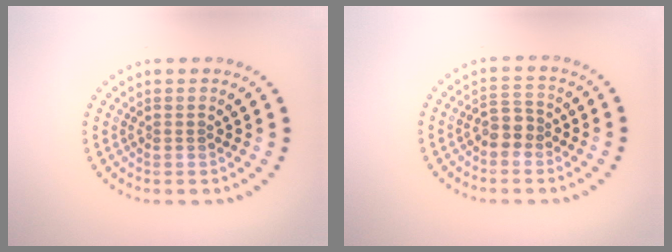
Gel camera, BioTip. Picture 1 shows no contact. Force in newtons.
{"total": 2.2, "press": 2.0, "slide": 0.9}